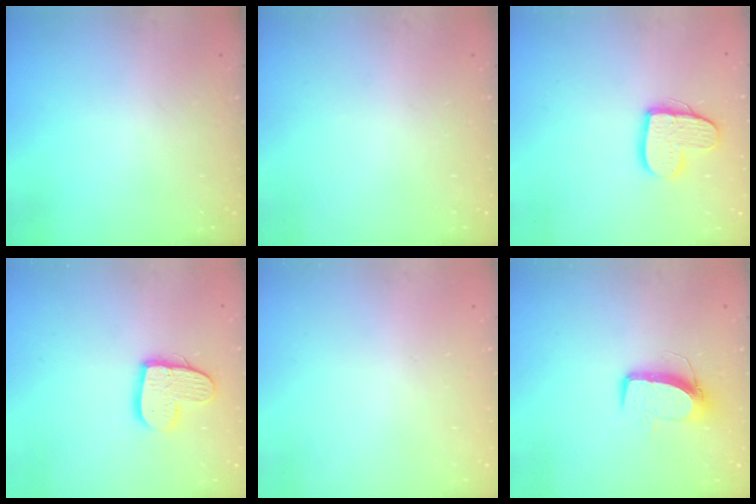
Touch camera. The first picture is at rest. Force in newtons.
{"total": 0.0}
{"total": 11.5, "press": 11.5, "slide": 0.6}
{"total": 12.6, "press": 12.6, "slide": 0.8}
{"total": 0.5, "press": 0.5, "slide": 0.1}
{"total": 10.2, "press": 10.2, "slide": 0.5}